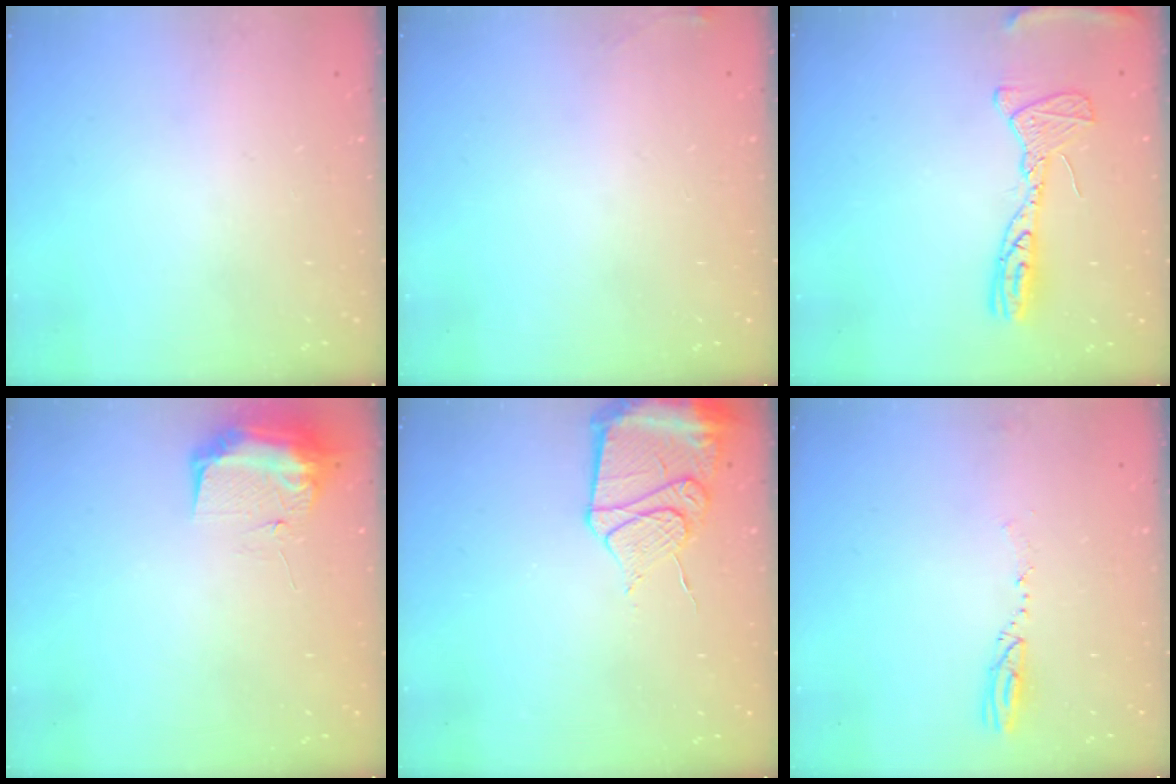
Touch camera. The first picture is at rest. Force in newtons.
{"total": 3.9, "press": 3.8, "slide": 0.6}
{"total": 13.2, "press": 13.2, "slide": 1.3}
{"total": 9.6, "press": 9.6, "slide": 0.9}
{"total": 13.0, "press": 13.0, "slide": 1.5}
{"total": 3.8, "press": 3.7, "slide": 0.6}